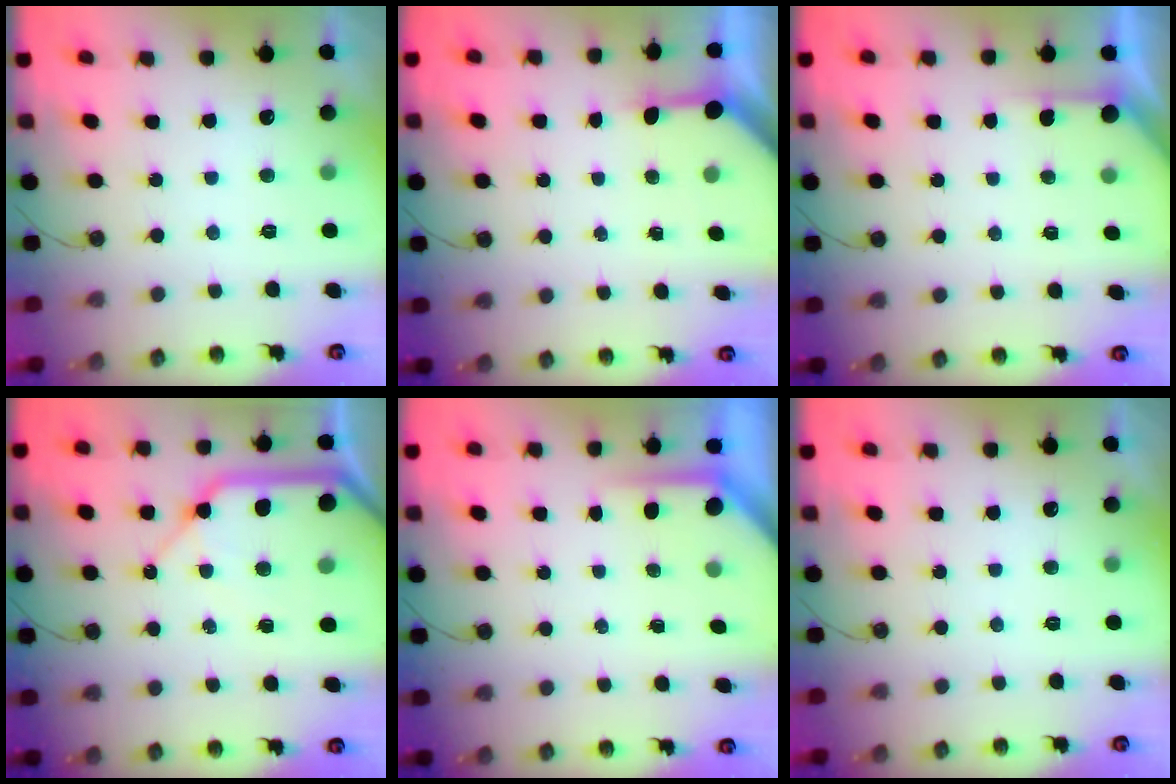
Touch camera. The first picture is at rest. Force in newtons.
{"total": 3.1, "press": 3.1, "slide": 0.4}
{"total": 3.2, "press": 3.2, "slide": 0.3}
{"total": 18.4, "press": 18.2, "slide": 2.5}
{"total": 4.0, "press": 4.0, "slide": 0.2}
{"total": 0.0}